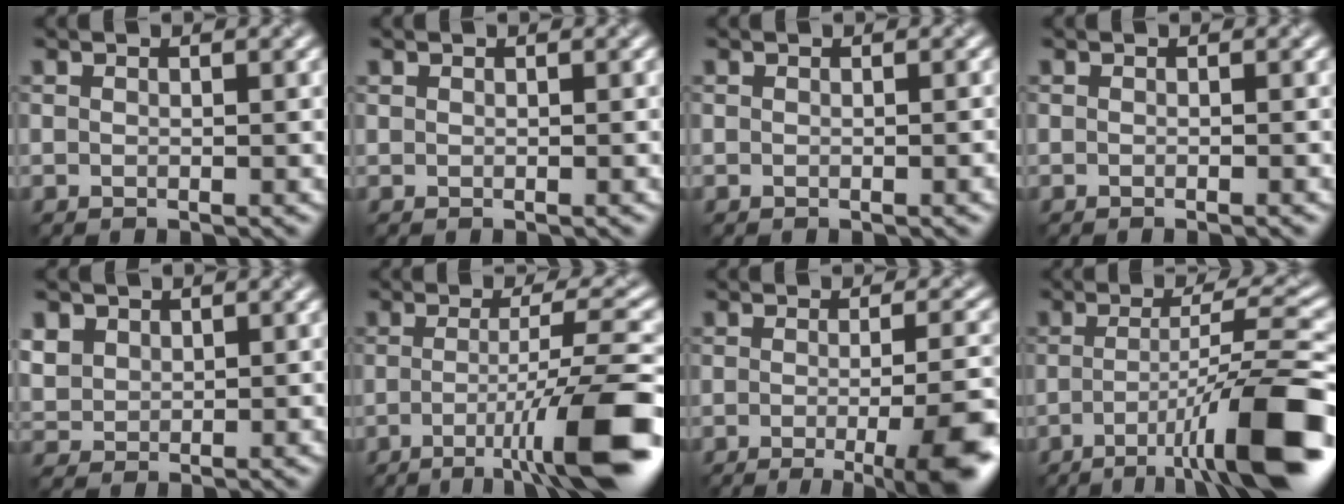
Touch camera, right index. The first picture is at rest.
{"total": 0.0}
{"total": 1.4, "force": [0.0, 0.6, 1.3], "torque": [-0.002, 0.005, -0.001]}
{"total": 1.2, "force": [-0.5, 0.5, 1.0], "torque": [-0.001, 0.002, -0.012]}
{"total": 2.2, "force": [1.0, 1.8, 0.6], "torque": [-0.024, 0.006, 0.041]}
{"total": 10.1, "force": [-4.1, 1.6, 9.1], "torque": [-0.111, 0.011, -0.065]}
{"total": 10.8, "force": [-3.6, 3.1, 9.6], "torque": [-0.083, 0.000, -0.039]}
{"total": 11.3, "force": [-5.1, 1.8, 9.9], "torque": [-0.125, 0.017, -0.078]}